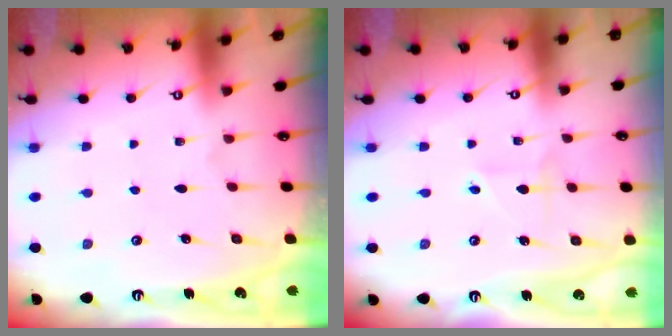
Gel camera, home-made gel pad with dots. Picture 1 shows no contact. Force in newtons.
{"total": 2.6, "press": 2.5, "slide": 0.9}